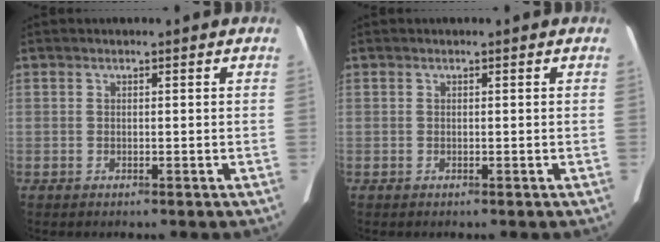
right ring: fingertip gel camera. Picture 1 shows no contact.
{"total": 0.0}